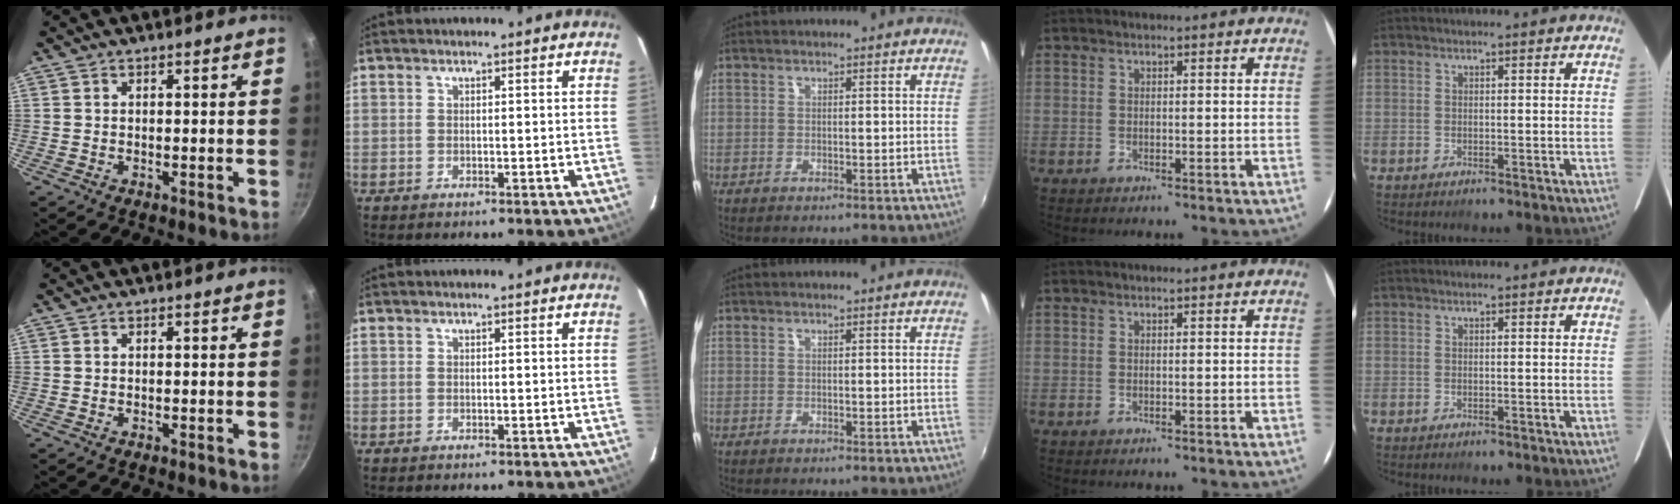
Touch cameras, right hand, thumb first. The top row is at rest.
{}